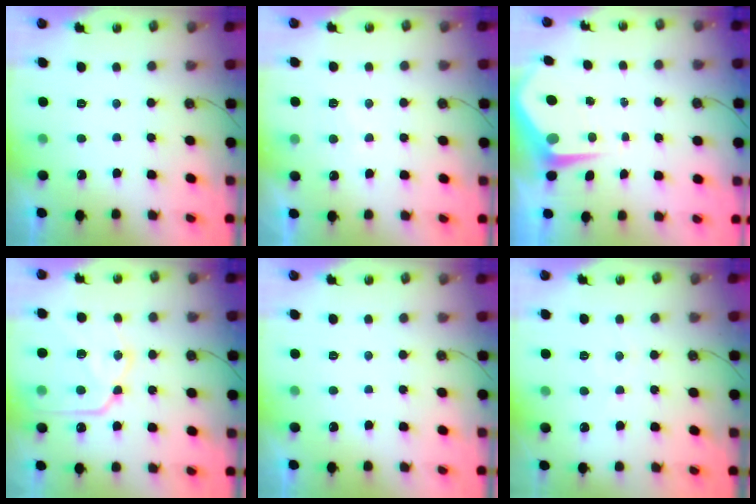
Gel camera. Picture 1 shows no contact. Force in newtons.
{"total": 5.1, "press": 5.0, "slide": 0.6}
{"total": 5.2, "press": 5.2, "slide": 0.4}
{"total": 16.4, "press": 16.4, "slide": 1.6}
{"total": 0.0}
{"total": 4.1, "press": 4.0, "slide": 0.6}